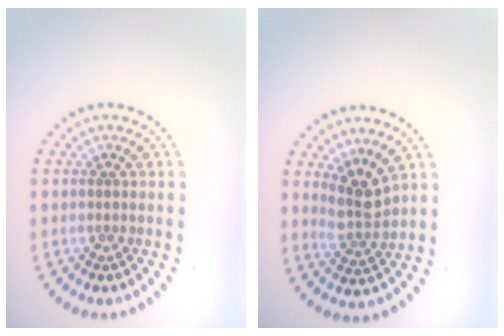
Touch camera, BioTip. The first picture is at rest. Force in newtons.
{"total": 3.0, "press": 2.5, "slide": 1.6}